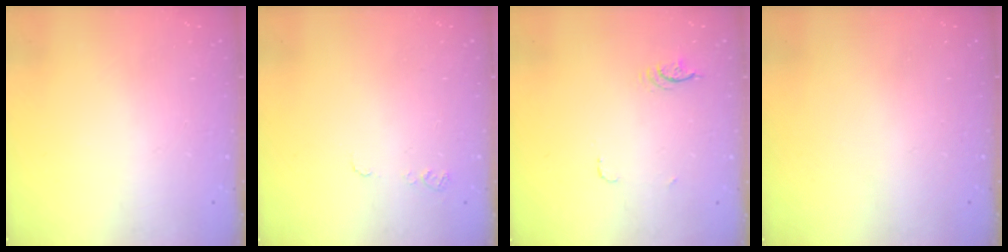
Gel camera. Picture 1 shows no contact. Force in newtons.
{"total": 5.3, "press": 5.2, "slide": 0.5}
{"total": 3.9, "press": 3.6, "slide": 1.7}
{"total": 0.0}